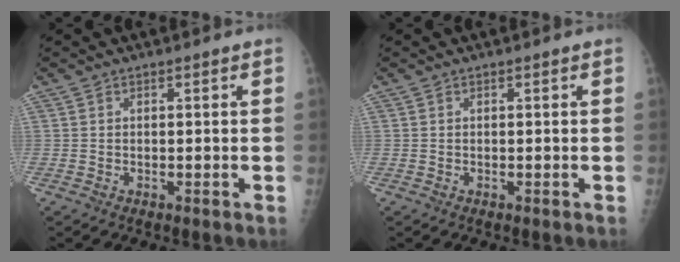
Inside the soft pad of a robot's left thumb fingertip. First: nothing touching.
{"total": 0.0}